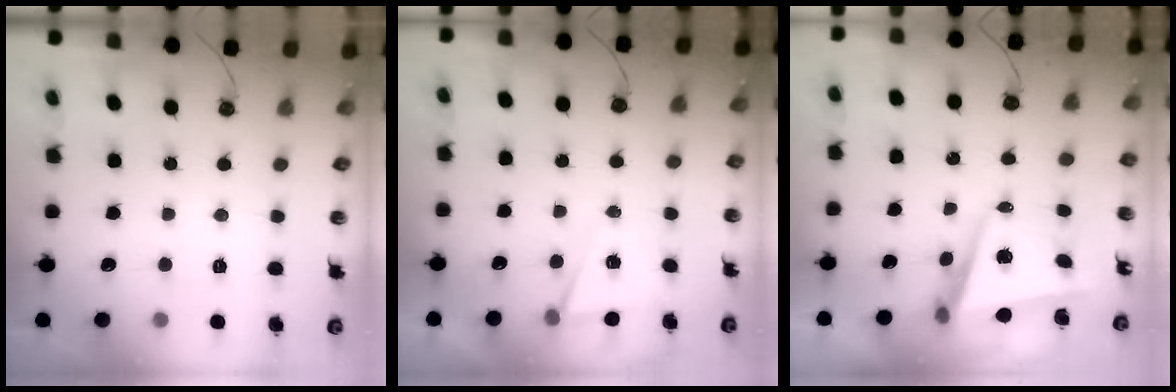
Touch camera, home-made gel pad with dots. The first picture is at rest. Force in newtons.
{"total": 5.8, "press": 3.5, "slide": 4.6}
{"total": 6.7, "press": 6.6, "slide": 1.1}